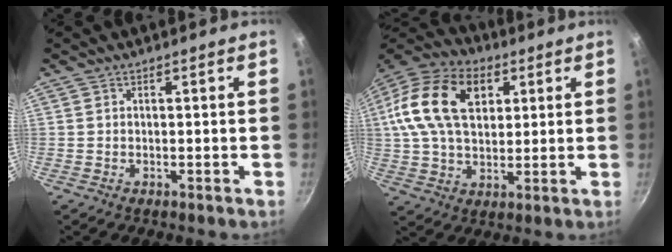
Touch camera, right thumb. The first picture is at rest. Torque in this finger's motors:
{"motor_torque": [-0.92, 1.82, 0.76, -0.45, 0.43]}